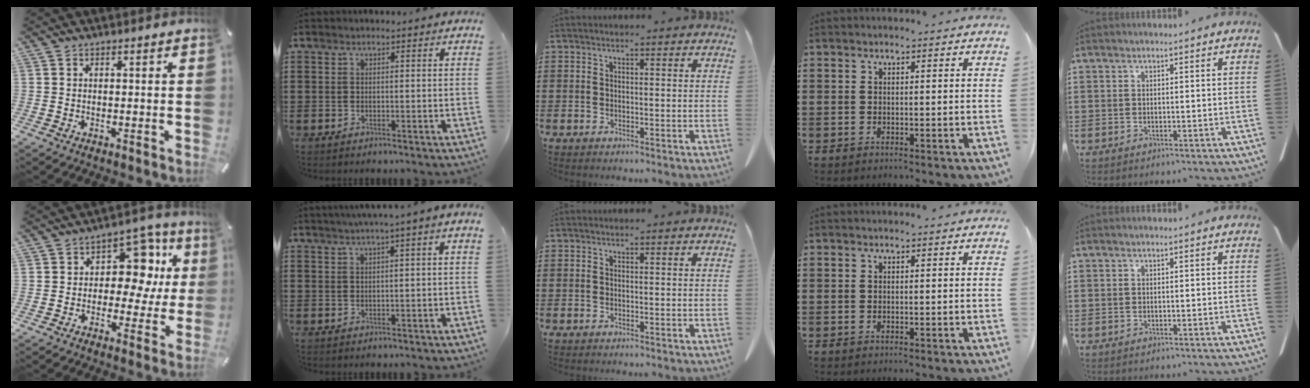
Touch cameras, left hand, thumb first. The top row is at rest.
{"thumb": {"total": 12.7, "force": [3.1, 8.9, 8.6], "torque": [-0.113, -0.020, 0.053]}, "index": {"total": 1.6, "force": [0.2, -0.3, 1.6], "torque": [-0.027, -0.005, 0.002]}}